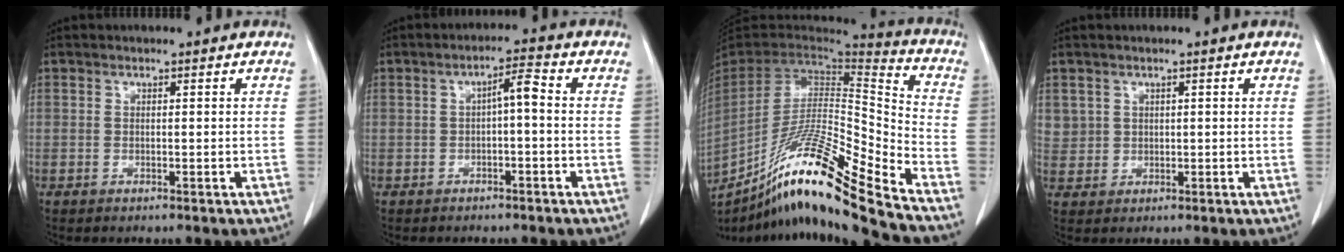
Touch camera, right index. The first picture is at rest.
{"total": 3.3, "force": [-0.3, 0.6, 3.3], "torque": [-0.051, 0.013, -0.005]}
{"total": 22.4, "force": [-16.8, -1.1, 14.8], "torque": [-0.270, -0.029, -0.307]}
{"total": 2.8, "force": [1.1, 2.5, 0.0], "torque": [0.017, 0.005, 0.020]}